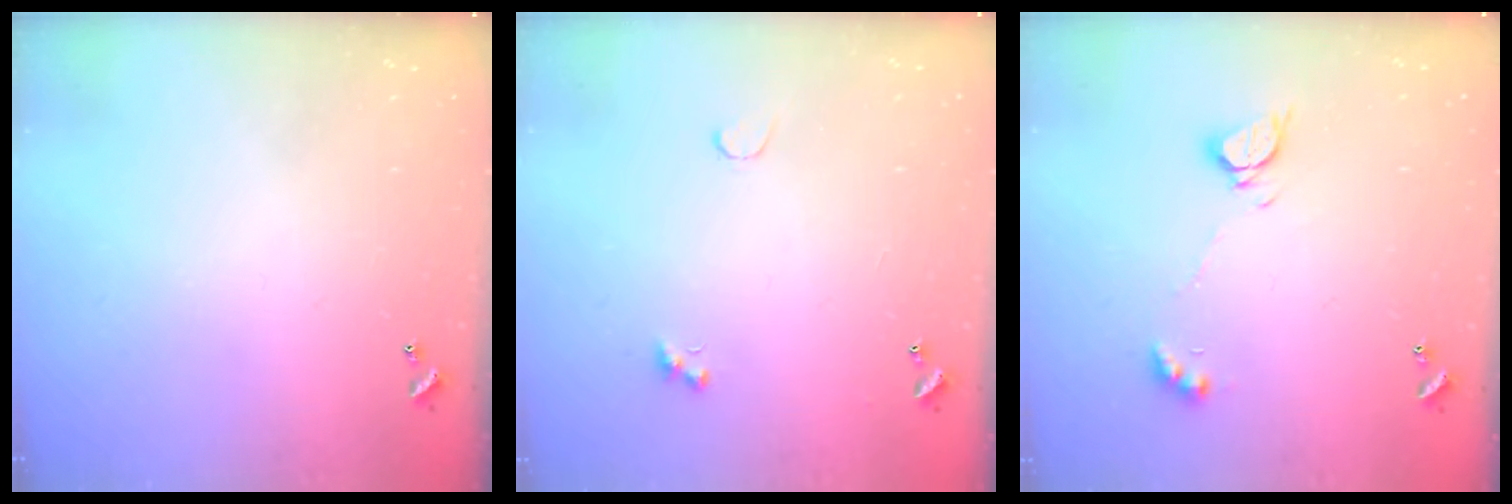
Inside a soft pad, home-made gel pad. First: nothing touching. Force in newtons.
{"total": 1.4, "press": 1.3, "slide": 0.5}
{"total": 4.6, "press": 4.6, "slide": 0.5}